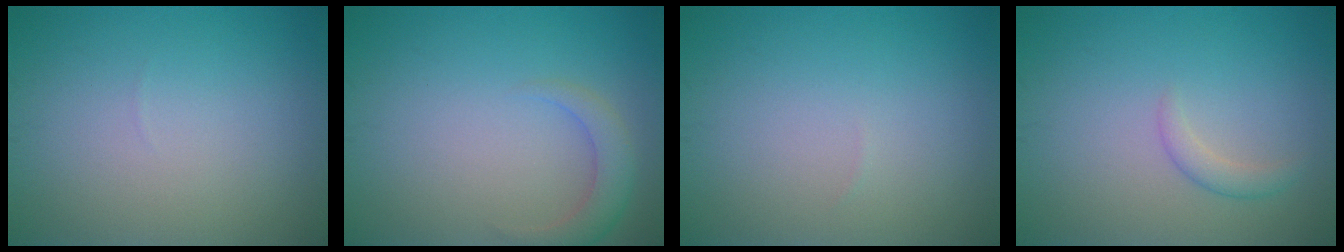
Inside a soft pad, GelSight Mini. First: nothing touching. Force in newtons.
{"total": 2.4, "press": 2.4, "slide": 0.3}
{"total": 0.0}
{"total": 1.4, "press": 1.3, "slide": 0.1}